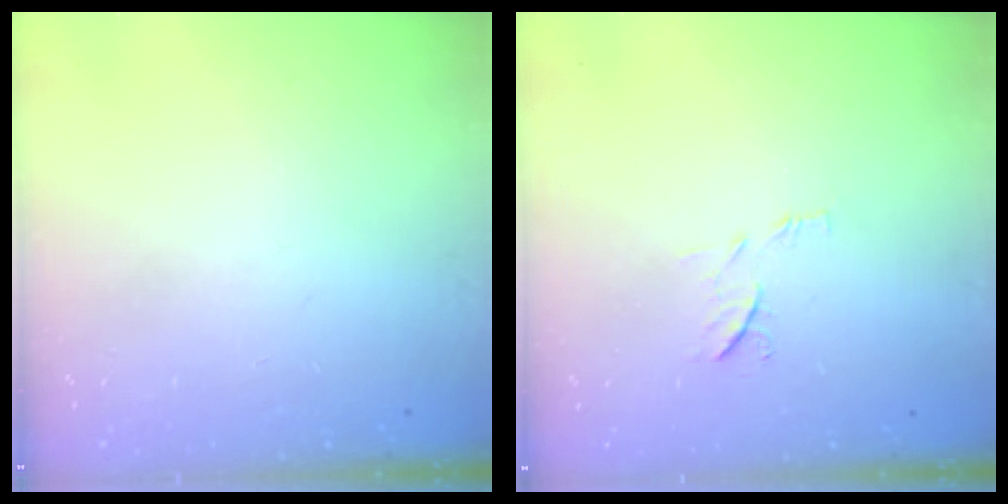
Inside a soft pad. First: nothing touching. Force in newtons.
{"total": 6.5, "press": 6.5, "slide": 0.7}